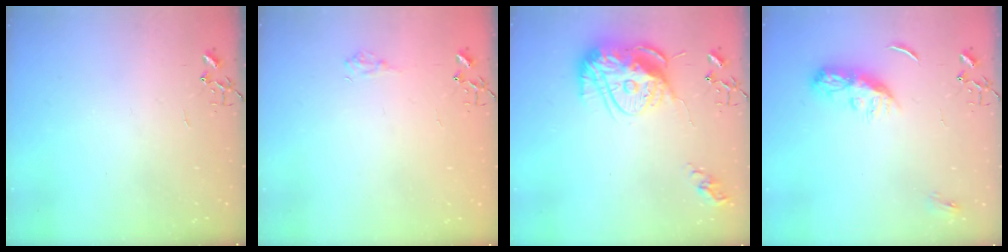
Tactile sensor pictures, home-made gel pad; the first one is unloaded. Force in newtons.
{"total": 5.9, "press": 5.9, "slide": 0.6}
{"total": 17.8, "press": 17.7, "slide": 1.8}
{"total": 8.7, "press": 8.7, "slide": 0.4}